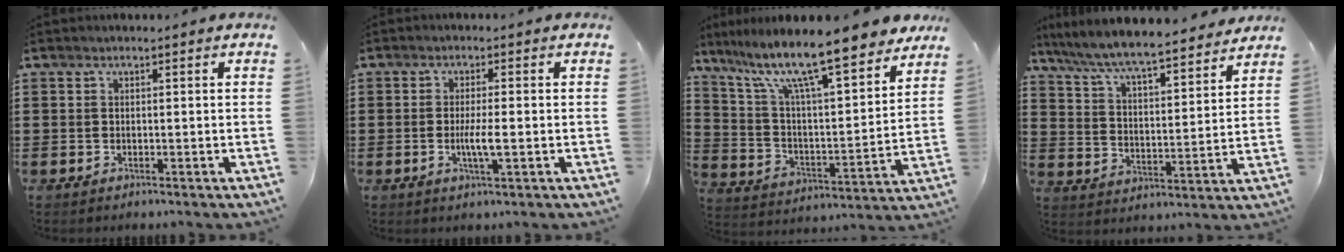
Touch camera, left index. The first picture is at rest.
{"total": 3.8, "force": [-0.5, 0.4, 3.7], "torque": [-0.072, -0.006, -0.012]}
{"total": 13.3, "force": [10.7, 1.6, 7.8], "torque": [-0.172, -0.070, 0.177]}
{"total": 7.0, "force": [6.6, 0.0, 2.3], "torque": [-0.075, -0.046, 0.110]}